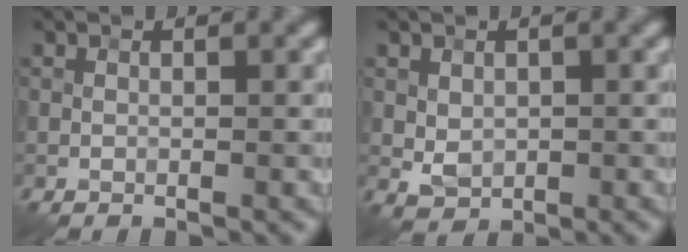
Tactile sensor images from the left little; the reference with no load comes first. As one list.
[{"total": 1.8, "force": [0.3, 1.4, 1.1], "torque": [-0.023, -0.003, 0.009]}]